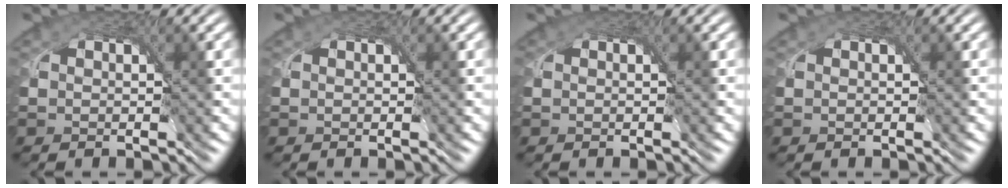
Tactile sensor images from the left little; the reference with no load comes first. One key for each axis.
{"total": 0.0}
{"total": 0.6, "fx": 0.3, "fy": 0.4, "fz": 0.3, "tx": -0.007, "ty": 0.001, "tz": 0.003}
{"total": 0.0}